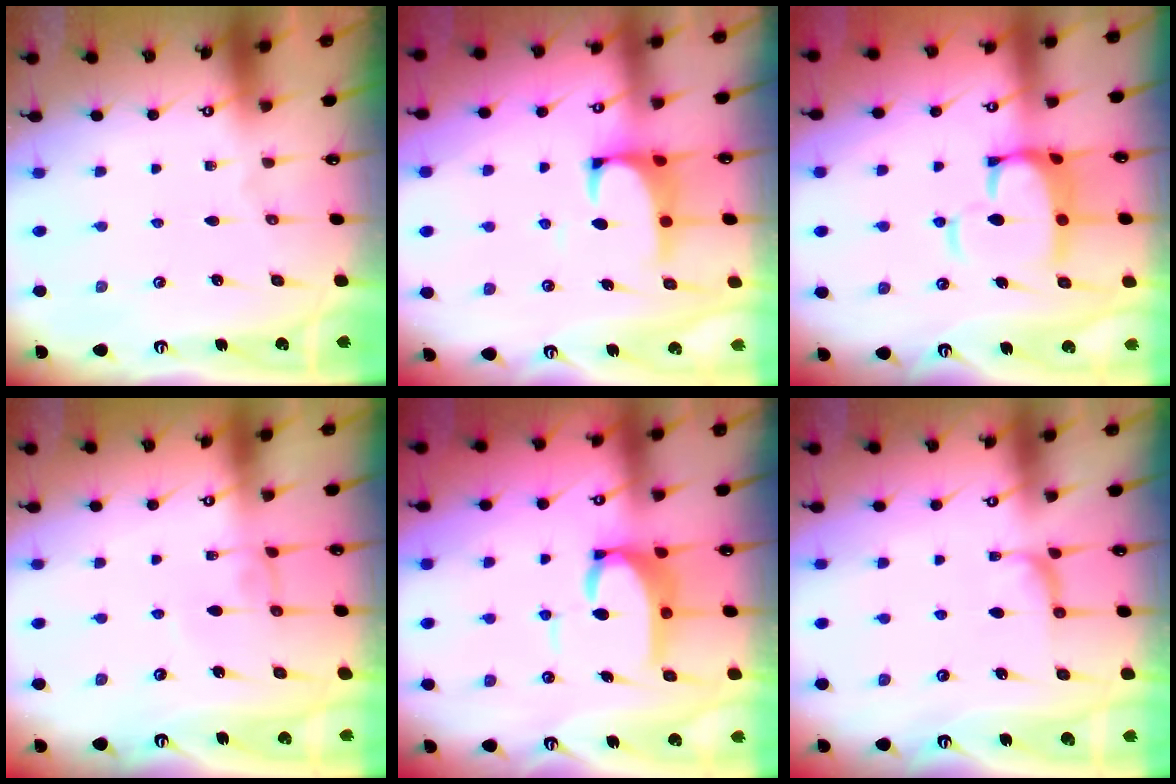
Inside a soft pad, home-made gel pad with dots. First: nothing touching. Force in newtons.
{"total": 1.8, "press": 1.7, "slide": 0.7}
{"total": 8.3, "press": 8.2, "slide": 1.2}
{"total": 0.0}
{"total": 7.6, "press": 7.5, "slide": 0.9}
{"total": 2.9, "press": 2.7, "slide": 0.9}